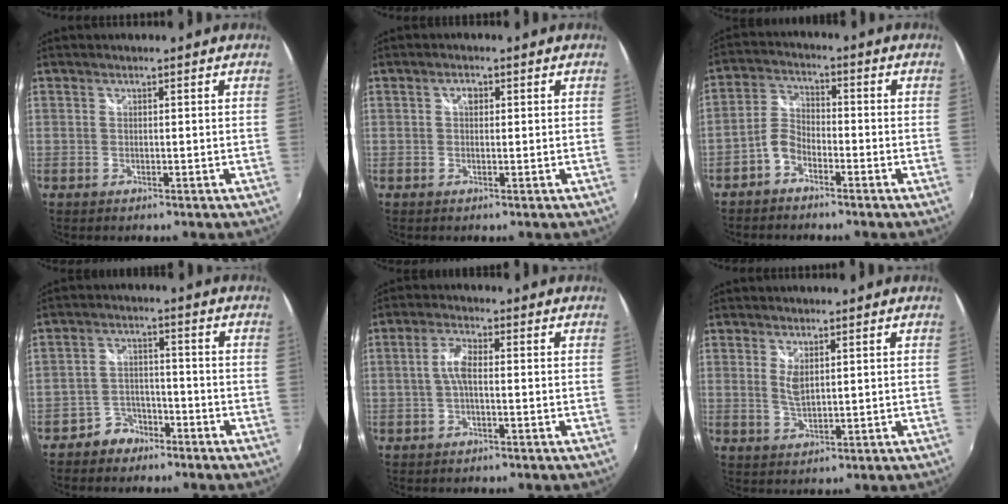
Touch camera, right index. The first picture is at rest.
{"total": 1.6, "force": [0.4, 1.1, 1.1], "torque": [-0.017, 0.005, 0.004]}
{"total": 4.6, "force": [-3.1, 2.6, 2.3], "torque": [-0.056, 0.015, -0.064]}
{"total": 5.4, "force": [-4.0, 3.6, 0.6], "torque": [-0.020, 0.020, -0.068]}
{"total": 3.7, "force": [-0.3, 1.2, 3.5], "torque": [-0.073, 0.008, -0.006]}
{"total": 3.3, "force": [1.0, 1.4, 2.8], "torque": [-0.049, -0.006, 0.019]}